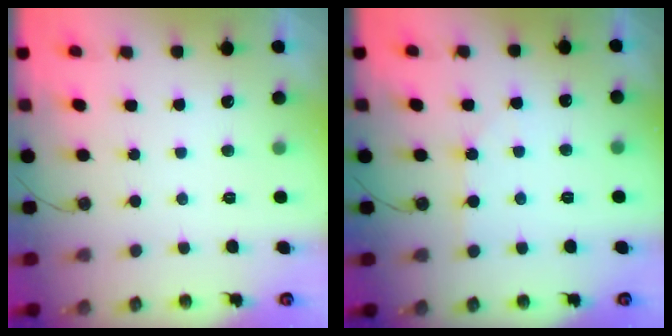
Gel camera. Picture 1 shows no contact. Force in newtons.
{"total": 3.6, "press": 3.5, "slide": 0.6}